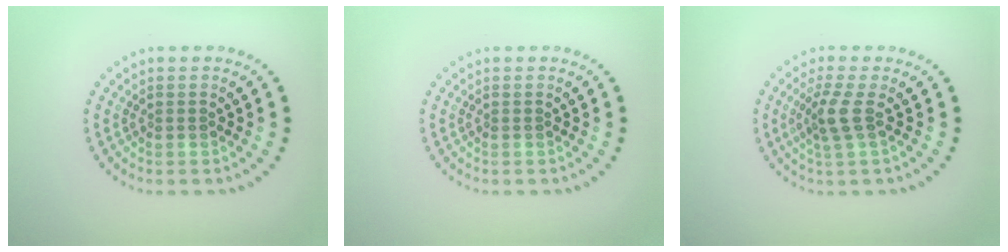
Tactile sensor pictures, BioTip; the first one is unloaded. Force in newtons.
{"total": 0.0}
{"total": 2.3, "press": 1.7, "slide": 1.5}